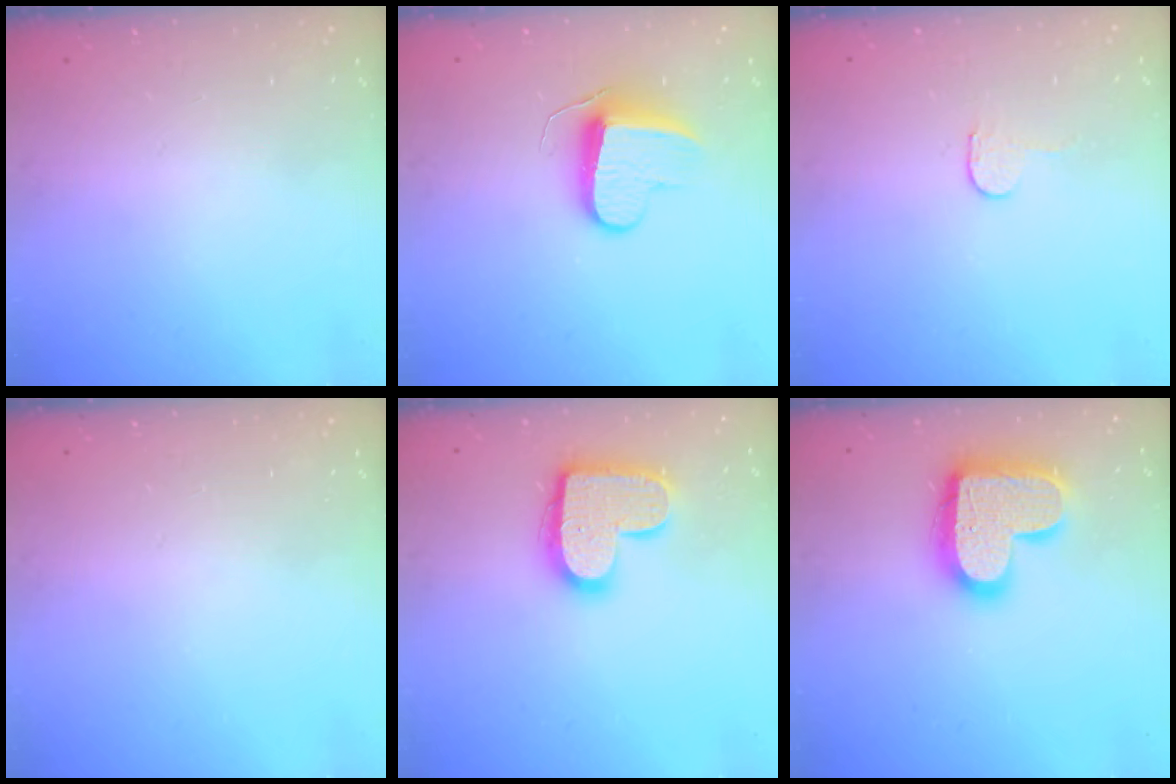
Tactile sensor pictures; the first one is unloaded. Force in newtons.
{"total": 9.0, "press": 9.0, "slide": 0.2}
{"total": 2.3, "press": 2.3, "slide": 0.2}
{"total": 0.0}
{"total": 15.3, "press": 15.3, "slide": 1.1}
{"total": 18.7, "press": 18.6, "slide": 1.1}